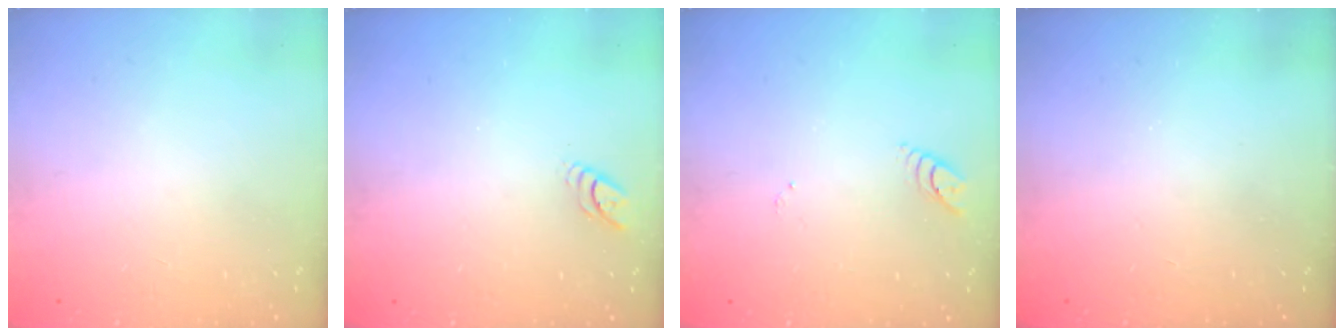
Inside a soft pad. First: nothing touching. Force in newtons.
{"total": 3.8, "press": 3.8, "slide": 0.3}
{"total": 2.9, "press": 2.8, "slide": 0.3}
{"total": 0.0}